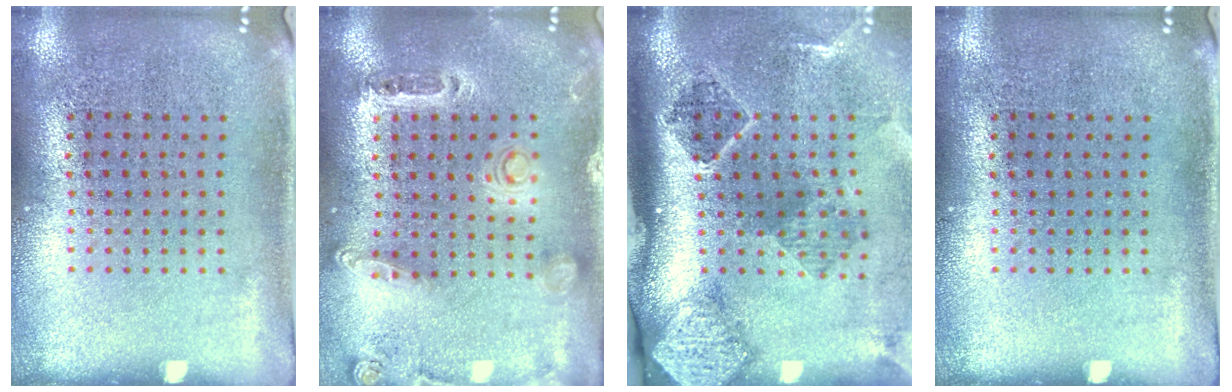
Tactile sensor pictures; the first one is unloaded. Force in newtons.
{"total": 0.9, "press": 0.9, "slide": 0.2}
{"total": 2.9, "press": 1.9, "slide": 2.1}
{"total": 0.0}